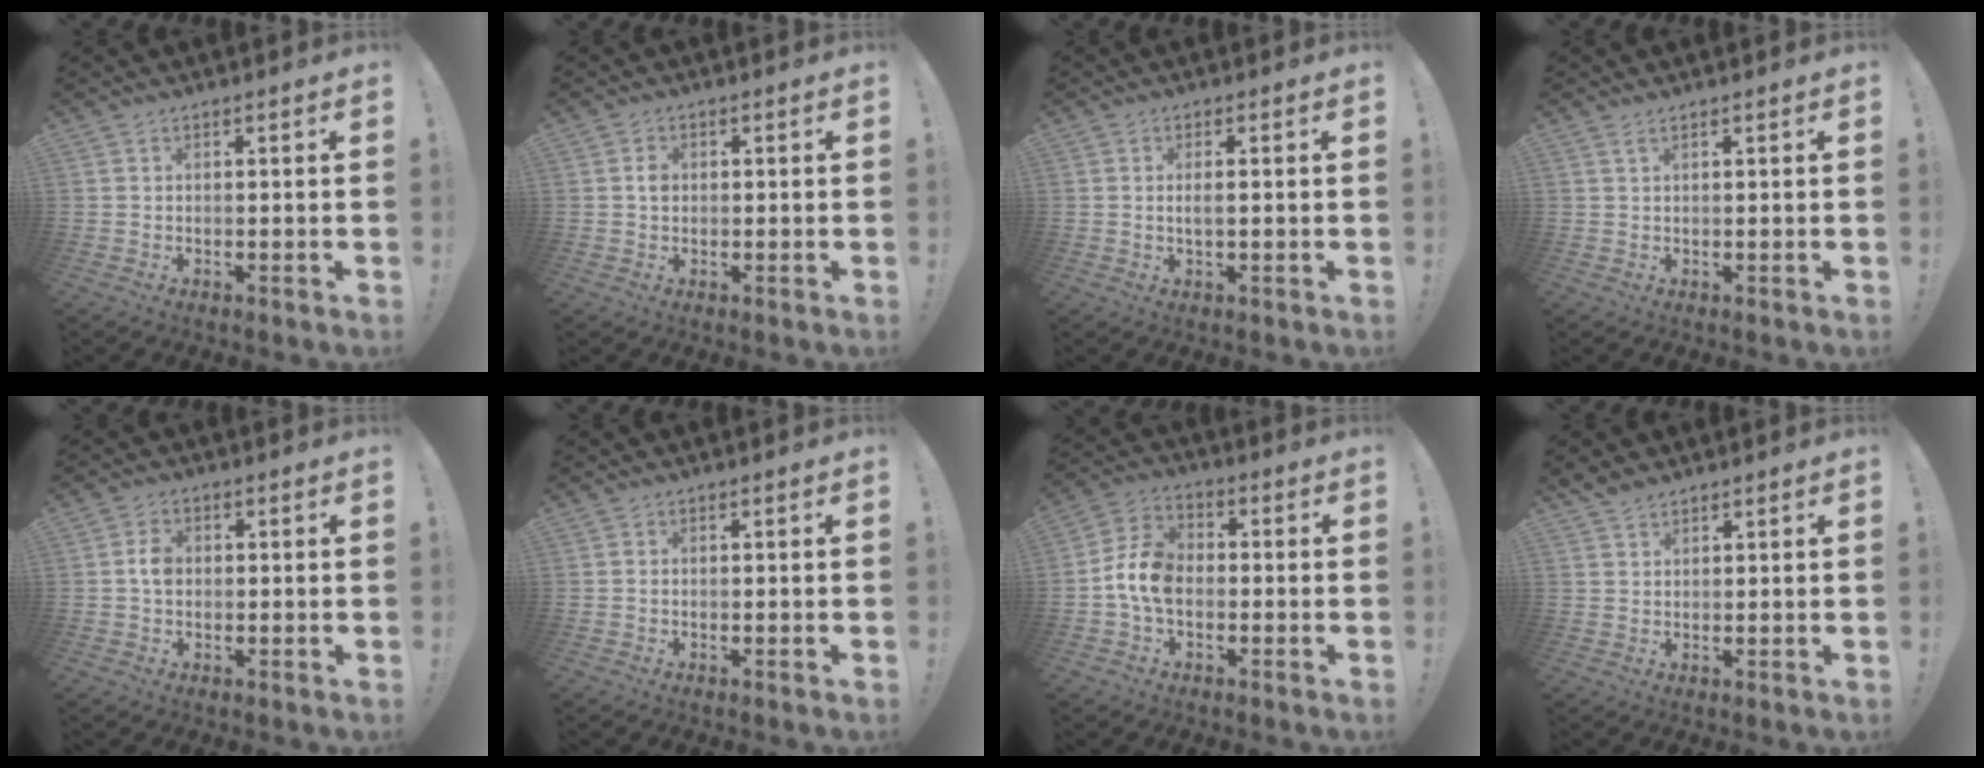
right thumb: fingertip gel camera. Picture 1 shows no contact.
{"total": 2.1, "force": [-0.1, 1.7, 1.3], "torque": [-0.012, 0.001, -0.004]}
{"total": 2.3, "force": [0.0, 0.3, 2.3], "torque": [-0.042, -0.001, -0.001]}
{"total": 1.5, "force": [0.9, 0.1, 1.2], "torque": [-0.034, 0.004, 0.017]}
{"total": 3.8, "force": [-0.1, 2.7, 2.7], "torque": [-0.038, 0.005, -0.005]}
{"total": 0.0}
{"total": 10.4, "force": [-2.4, 7.0, 7.3], "torque": [-0.139, 0.021, -0.037]}
{"total": 2.6, "force": [2.2, 1.1, 1.0], "torque": [-0.022, -0.011, 0.042]}